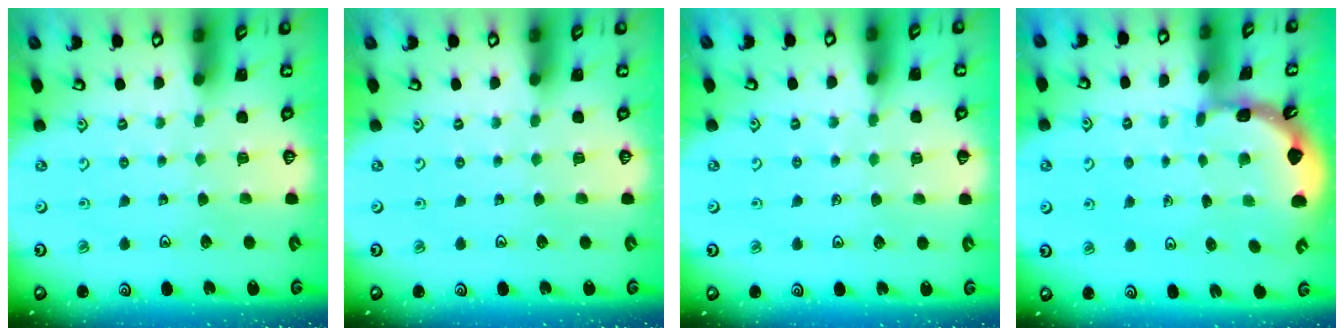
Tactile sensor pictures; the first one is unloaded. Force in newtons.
{"total": 0.0}
{"total": 3.0, "press": 2.9, "slide": 0.5}
{"total": 1.8, "press": 1.8, "slide": 0.1}